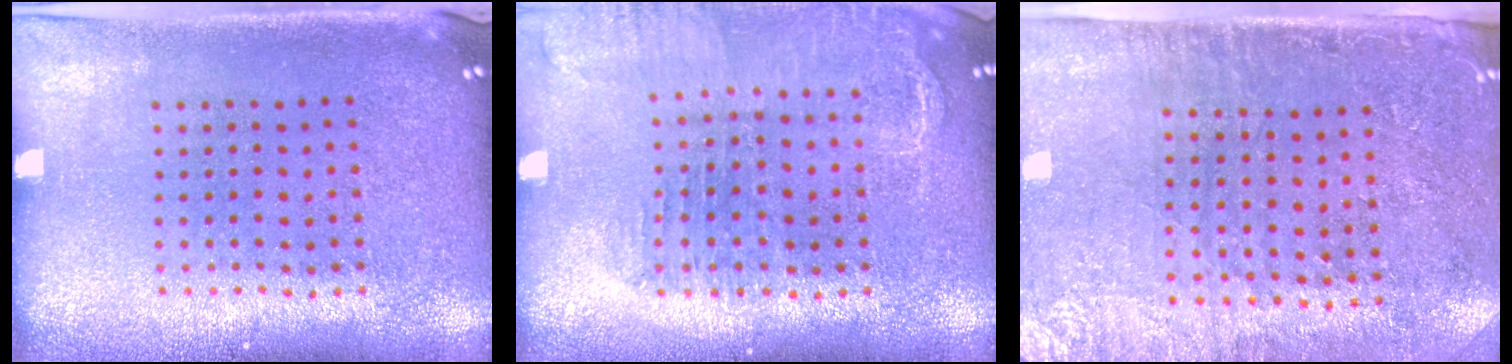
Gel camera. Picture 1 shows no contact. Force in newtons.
{"total": 1.6, "press": 1.5, "slide": 0.5}
{"total": 2.8, "press": 2.4, "slide": 1.4}